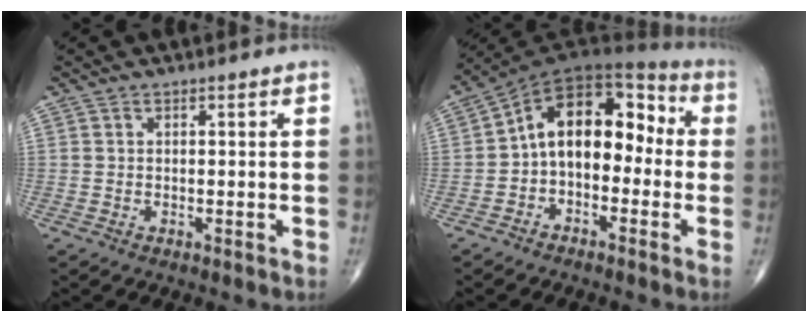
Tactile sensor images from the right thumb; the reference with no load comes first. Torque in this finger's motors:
{"motor_torque": [-0.12, 0.74, 1.20, -0.63, 0.31]}